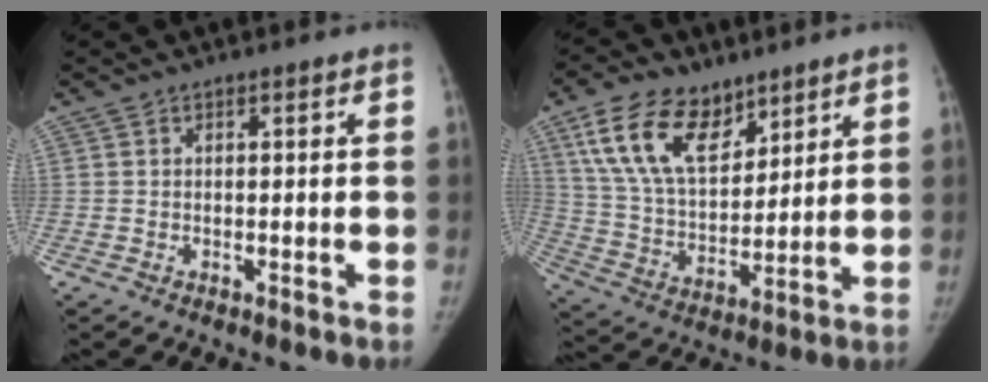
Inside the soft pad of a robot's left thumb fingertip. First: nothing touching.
{"total": 16.7, "force": [9.7, 9.2, 10.0], "torque": [-0.150, -0.036, 0.189]}